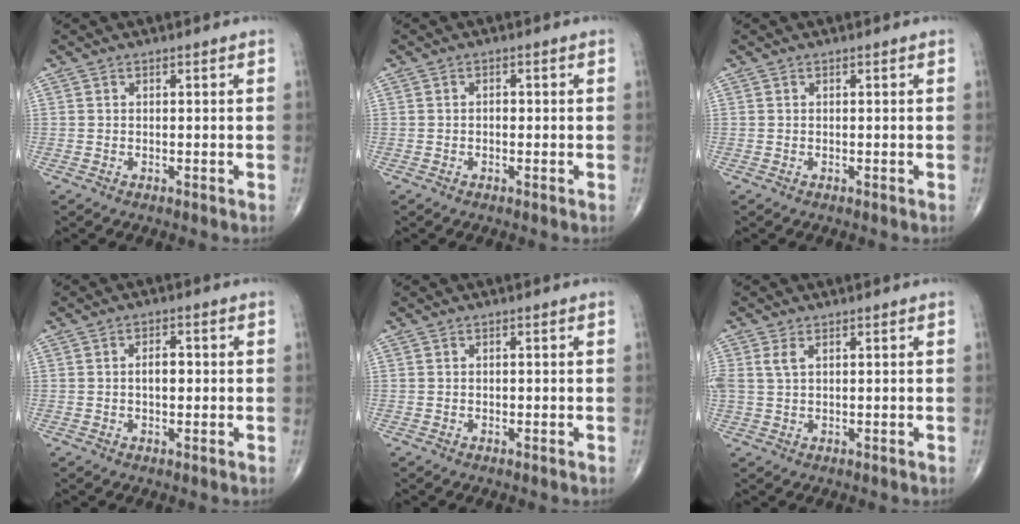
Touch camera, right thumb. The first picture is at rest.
{"total": 1.0, "force": [-0.2, 0.7, 0.7], "torque": [-0.006, 0.002, -0.007]}
{"total": 0.0}
{"total": 3.1, "force": [0.0, 1.7, 2.6], "torque": [-0.039, 0.006, -0.003]}
{"total": 0.0}
{"total": 2.4, "force": [1.0, 1.2, 1.9], "torque": [-0.047, 0.009, 0.028]}